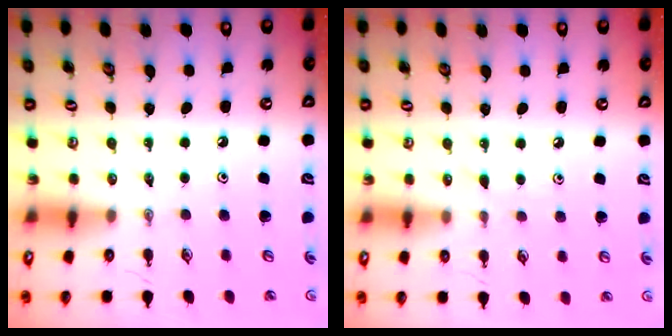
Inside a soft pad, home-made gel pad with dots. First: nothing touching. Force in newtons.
{"total": 2.5, "press": 2.4, "slide": 0.3}